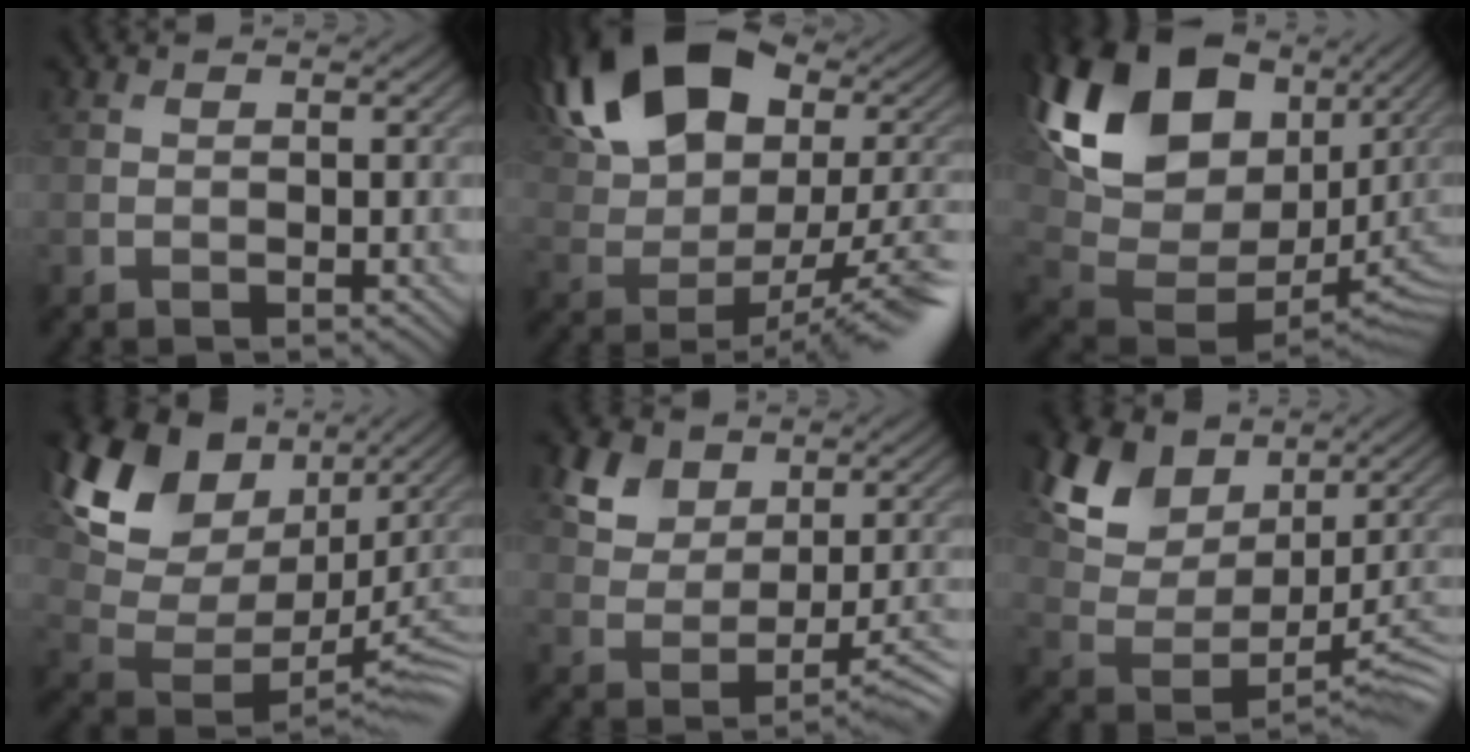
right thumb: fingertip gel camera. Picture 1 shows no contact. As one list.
[{"total": 19.9, "force": [5.9, 11.0, 15.6], "torque": [-0.261, 0.051, 0.100]}, {"total": 17.8, "force": [6.7, 11.8, 11.4], "torque": [-0.260, 0.012, 0.144]}, {"total": 13.6, "force": [5.5, 8.9, 8.7], "torque": [-0.181, 0.013, 0.116]}, {"total": 4.7, "force": [1.9, 3.4, 2.6], "torque": [-0.040, -0.001, 0.042]}, {"total": 9.2, "force": [4.3, 6.0, 5.5], "torque": [-0.108, 0.005, 0.084]}]